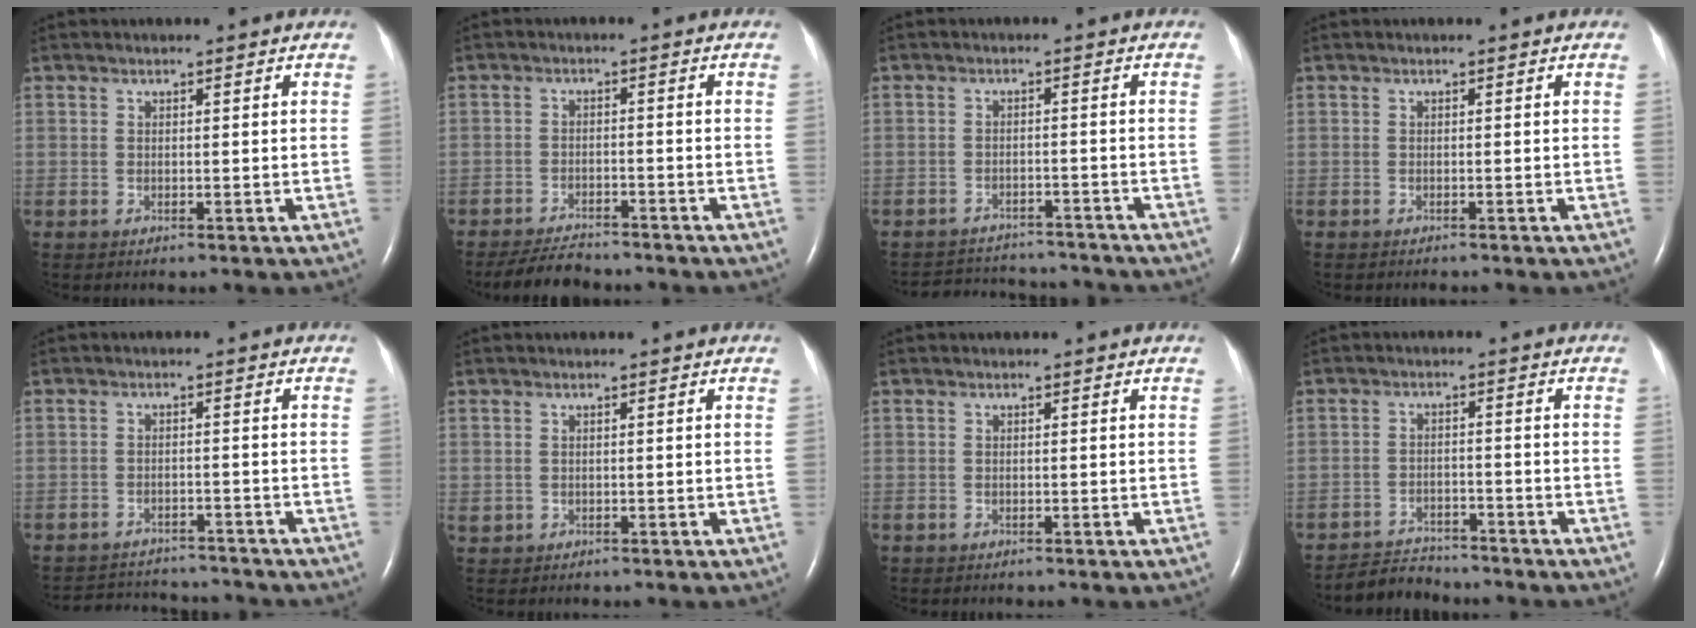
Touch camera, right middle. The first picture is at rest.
{"total": 5.6, "force": [-5.2, 1.2, 1.5], "torque": [-0.031, -0.017, -0.089]}
{"total": 10.8, "force": [-10.5, 2.2, 1.8], "torque": [-0.037, 0.006, -0.137]}
{"total": 1.4, "force": [-1.3, 0.2, 0.6], "torque": [-0.011, -0.003, -0.014]}
{"total": 9.3, "force": [-9.0, 1.7, 1.3], "torque": [-0.026, 0.006, -0.120]}
{"total": 0.9, "force": [0.0, 0.9, 0.2], "torque": [-0.003, 0.003, 0.005]}
{"total": 0.0}
{"total": 4.5, "force": [-4.4, 0.9, -0.4], "torque": [0.001, -0.009, -0.076]}